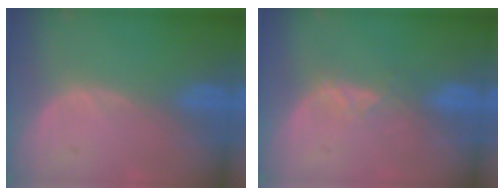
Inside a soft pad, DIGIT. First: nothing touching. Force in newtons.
{"total": 2.6, "press": 2.5, "slide": 0.8}